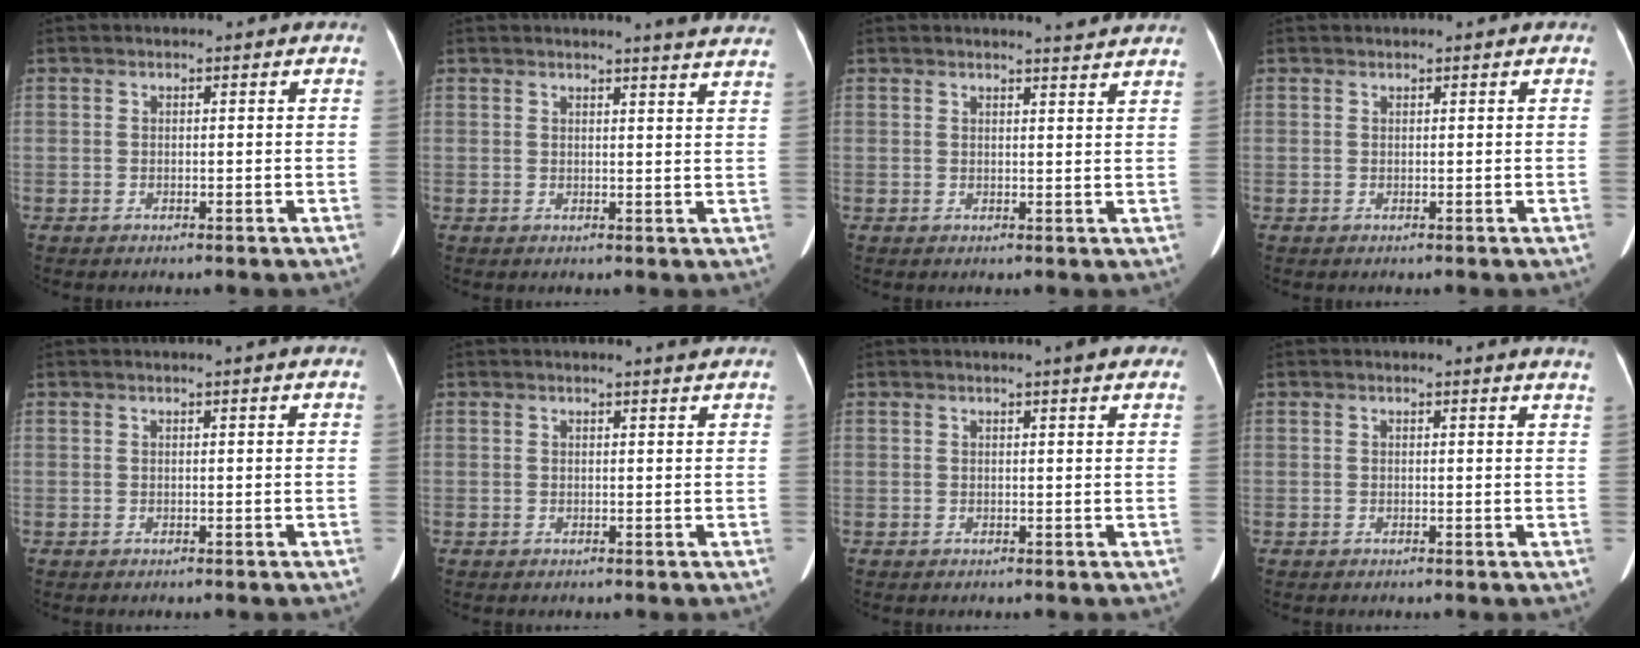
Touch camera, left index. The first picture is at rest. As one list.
[{"total": 9.0, "force": [8.4, -0.5, 3.2], "torque": [-0.036, -0.023, 0.071]}, {"total": 4.3, "force": [4.1, -0.4, 1.2], "torque": [-0.020, -0.004, 0.037]}, {"total": 0.0}, {"total": 1.1, "force": [0.8, -0.4, 0.7], "torque": [-0.015, 0.000, 0.020]}, {"total": 2.5, "force": [2.3, -0.5, 0.9], "torque": [-0.016, -0.003, 0.026]}, {"total": 4.2, "force": [3.3, 0.1, 2.6], "torque": [-0.034, 0.010, 0.034]}, {"total": 3.0, "force": [2.8, -0.5, 1.1], "torque": [-0.016, -0.011, 0.013]}]